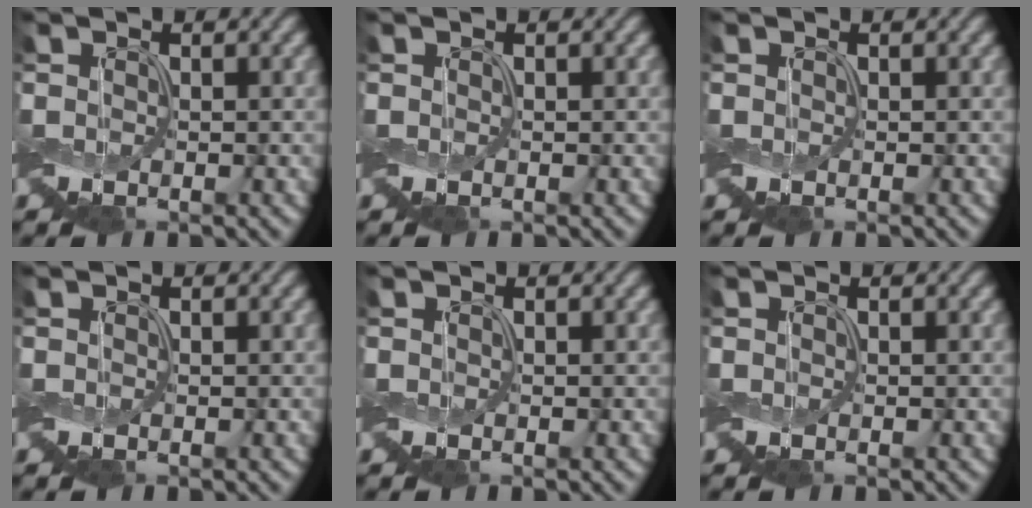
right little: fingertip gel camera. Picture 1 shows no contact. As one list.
[{"total": 0.0}, {"total": 0.0}, {"total": 0.0}, {"total": 0.0}, {"total": 0.0}]